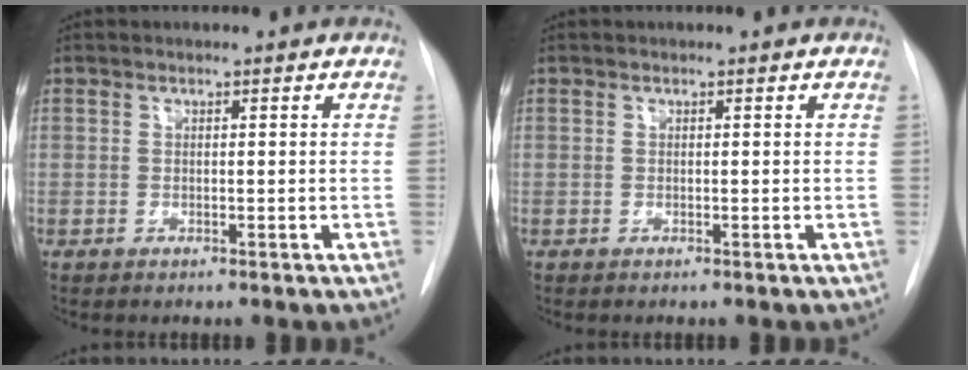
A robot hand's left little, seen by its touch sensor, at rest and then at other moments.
{"total": 0.0}